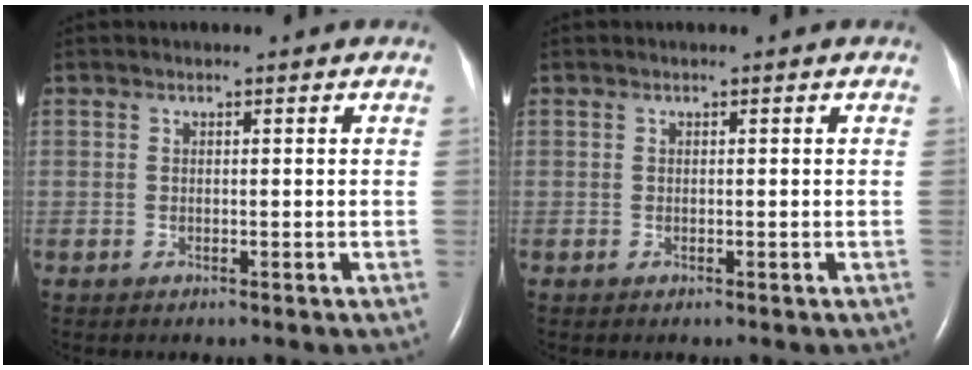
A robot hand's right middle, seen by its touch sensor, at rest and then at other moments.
{"total": 0.0}